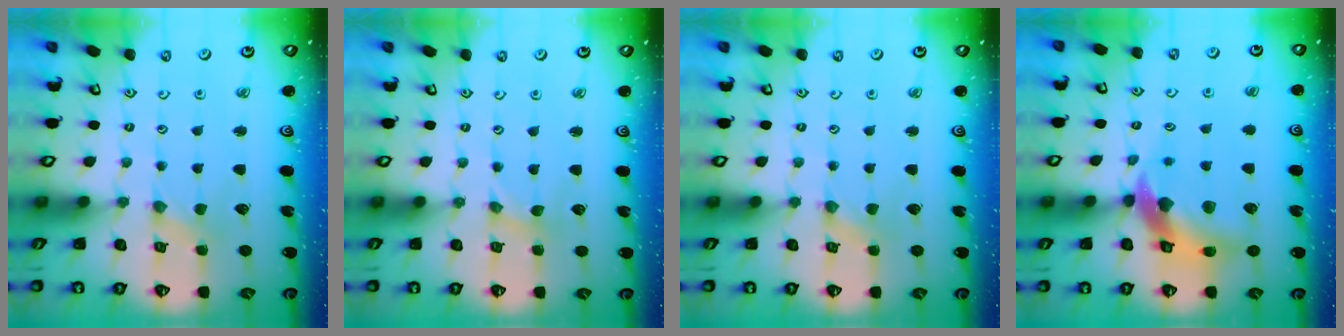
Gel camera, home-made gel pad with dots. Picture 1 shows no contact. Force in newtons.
{"total": 0.0}
{"total": 0.0}
{"total": 12.7, "press": 12.6, "slide": 1.9}